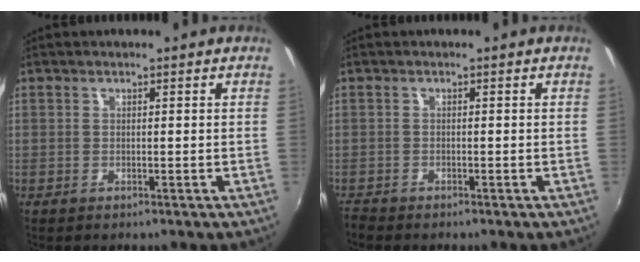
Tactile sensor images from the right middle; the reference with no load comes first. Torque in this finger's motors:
{"motor_torque": [0.32, -0.33, -0.02, 0.00]}